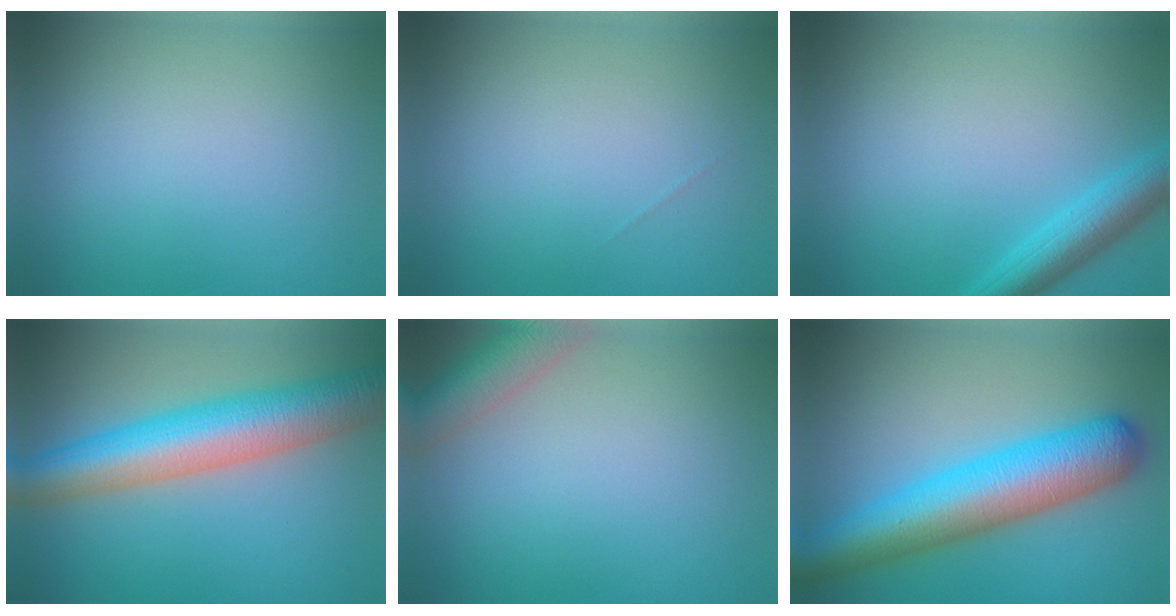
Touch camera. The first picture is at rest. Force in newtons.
{"total": 0.0}
{"total": 4.1, "press": 4.1, "slide": 0.2}
{"total": 9.8, "press": 9.8, "slide": 0.4}
{"total": 4.7, "press": 4.7, "slide": 0.4}
{"total": 10.4, "press": 10.4, "slide": 0.2}